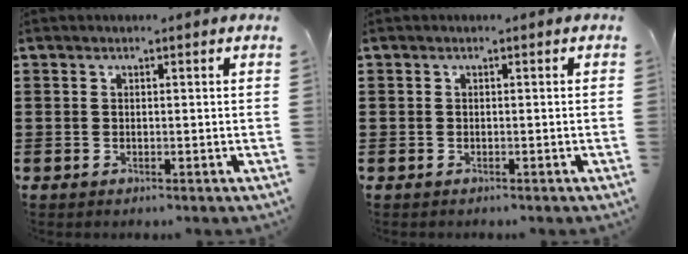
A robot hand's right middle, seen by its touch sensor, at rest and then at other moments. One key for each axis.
{"total": 0.6, "fx": -0.5, "fy": 0.4, "fz": -0.1, "tx": 0.001, "ty": 0.004, "tz": -0.011}